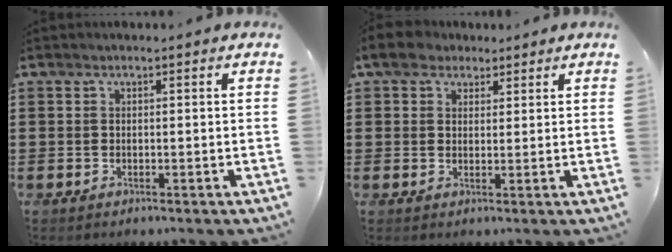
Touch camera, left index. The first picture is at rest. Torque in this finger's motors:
{"motor_torque": [1.08, -0.88, 0.31, 0.05]}